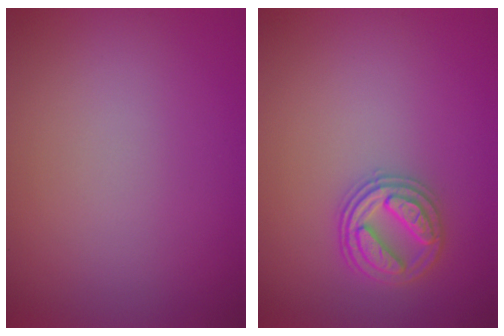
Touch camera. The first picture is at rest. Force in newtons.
{"total": 2.9, "press": 2.9, "slide": 0.4}